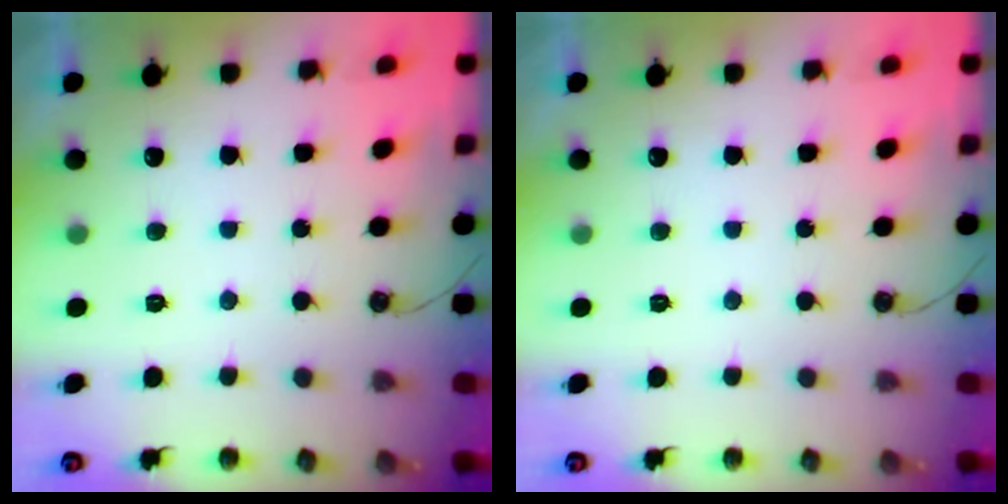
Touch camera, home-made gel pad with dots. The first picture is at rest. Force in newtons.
{"total": 0.0}